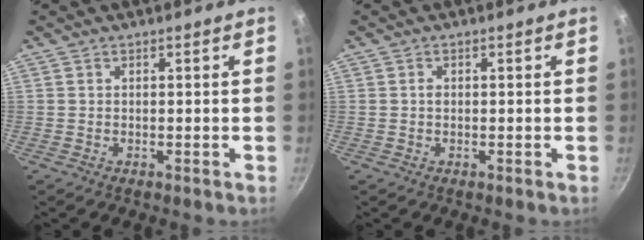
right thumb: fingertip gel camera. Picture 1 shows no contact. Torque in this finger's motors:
{"motor_torque": [0.09, 0.05, 0.32, 0.09, 0.02]}